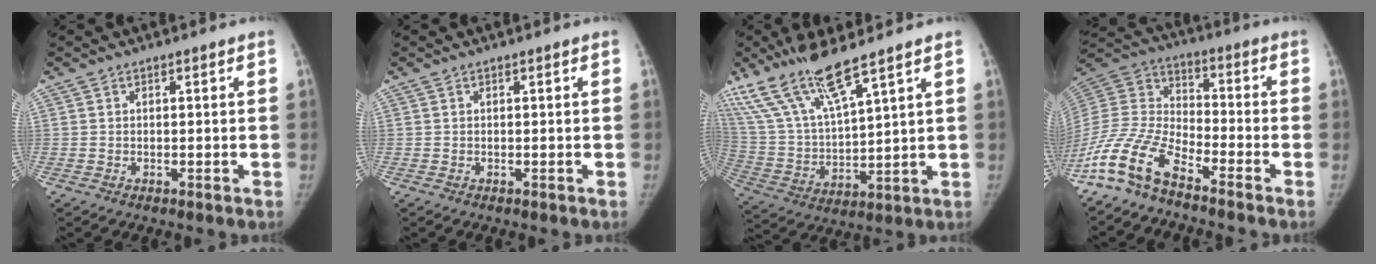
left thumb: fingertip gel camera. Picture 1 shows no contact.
{"total": 0.0}
{"total": 16.3, "force": [11.5, 3.5, 10.9], "torque": [-0.220, -0.048, 0.238]}
{"total": 13.8, "force": [-10.2, 4.8, 8.0], "torque": [-0.170, 0.063, -0.209]}